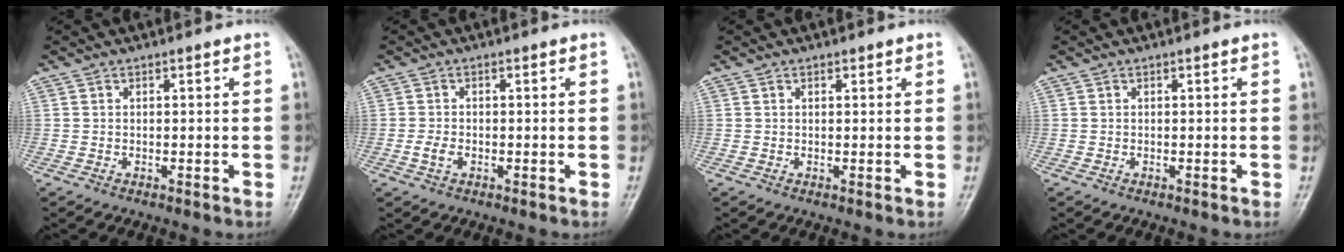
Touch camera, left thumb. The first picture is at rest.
{"total": 2.3, "force": [-0.7, 1.5, 1.6], "torque": [-0.032, 0.002, -0.017]}
{"total": 0.8, "force": [0.5, 0.5, 0.4], "torque": [-0.001, -0.003, 0.005]}
{"total": 0.0}